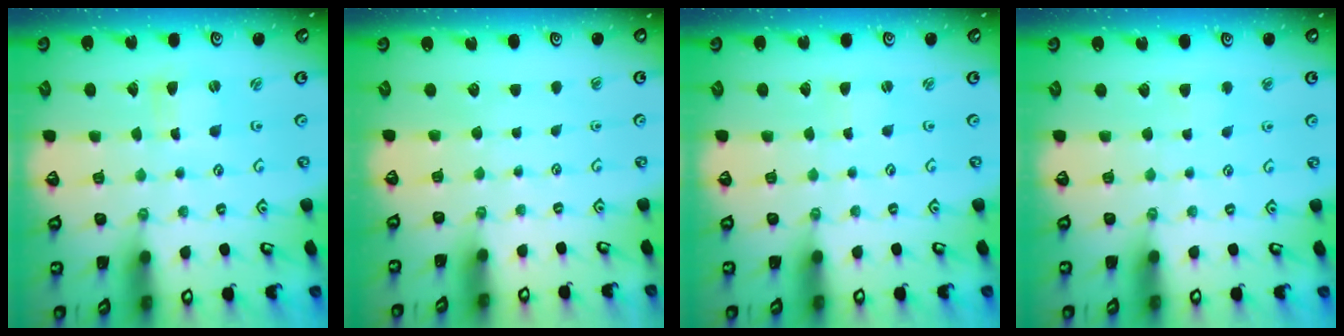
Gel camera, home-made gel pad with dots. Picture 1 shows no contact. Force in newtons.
{"total": 0.0}
{"total": 0.8, "press": 0.8, "slide": 0.1}
{"total": 2.7, "press": 2.6, "slide": 0.5}